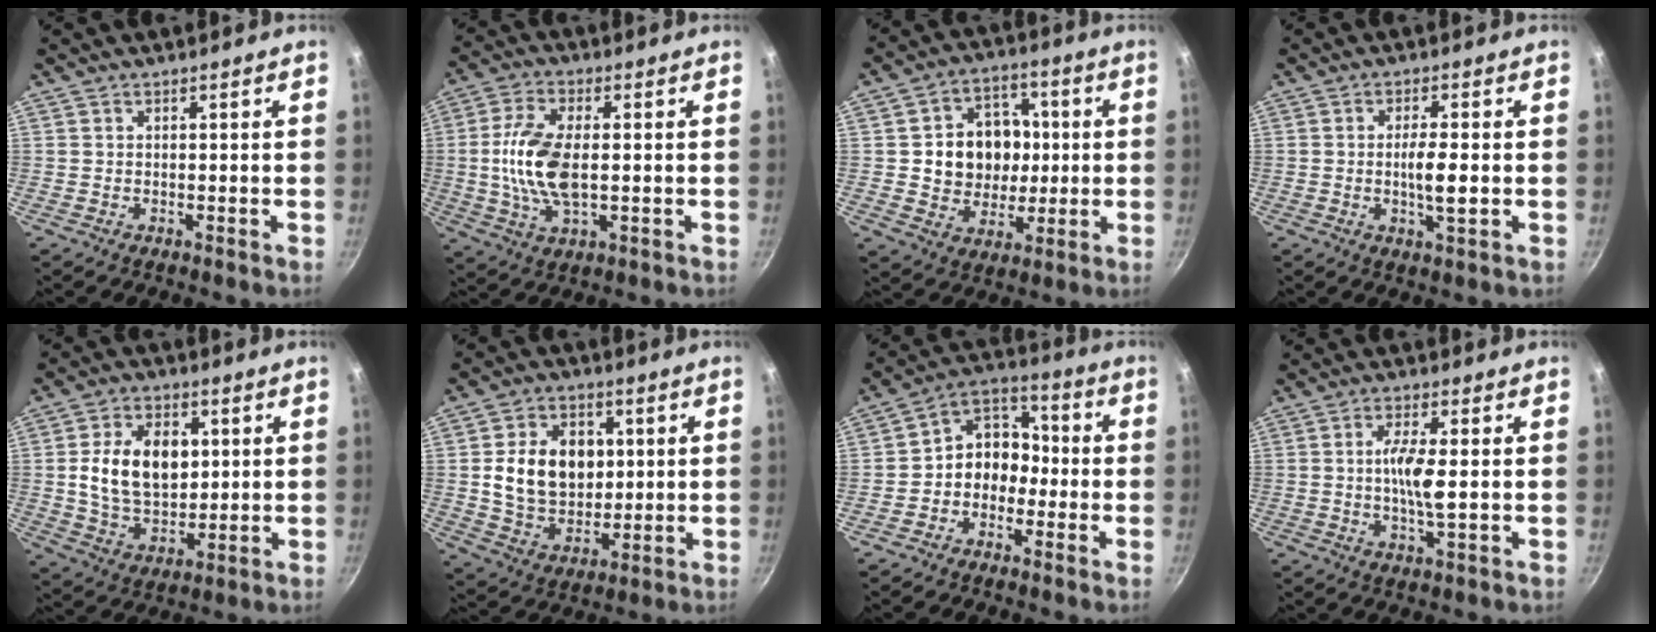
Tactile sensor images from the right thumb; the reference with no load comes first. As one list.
[{"total": 11.8, "force": [0.0, 5.9, 10.2], "torque": [-0.205, 0.007, -0.005]}, {"total": 13.6, "force": [0.8, 11.7, 7.0], "torque": [-0.074, 0.011, 0.017]}, {"total": 5.2, "force": [-0.5, 0.8, 5.1], "torque": [-0.096, -0.001, -0.010]}, {"total": 14.0, "force": [2.2, 9.5, 10.0], "torque": [-0.148, -0.006, 0.039]}, {"total": 14.6, "force": [2.0, 11.0, 9.4], "torque": [-0.131, -0.003, 0.037]}, {"total": 9.4, "force": [-2.2, 7.6, 5.0], "torque": [-0.032, 0.051, -0.059]}, {"total": 6.3, "force": [0.1, 1.2, 6.2], "torque": [-0.125, -0.001, 0.000]}]